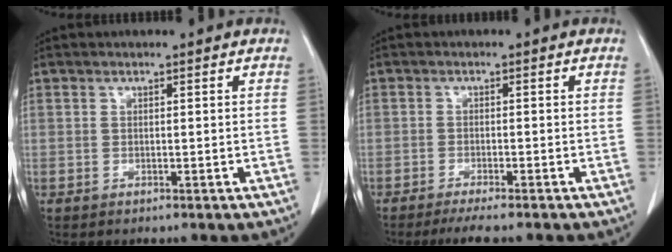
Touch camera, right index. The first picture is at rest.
{"total": 5.5, "force": [-4.6, 0.1, 2.9], "torque": [-0.035, -0.010, -0.070]}